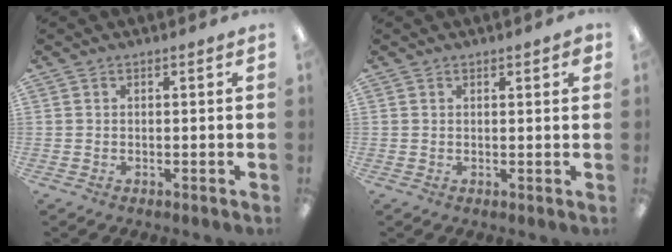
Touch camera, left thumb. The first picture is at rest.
{"total": 1.6, "force": [1.2, 0.4, 1.0], "torque": [-0.012, -0.002, 0.019]}